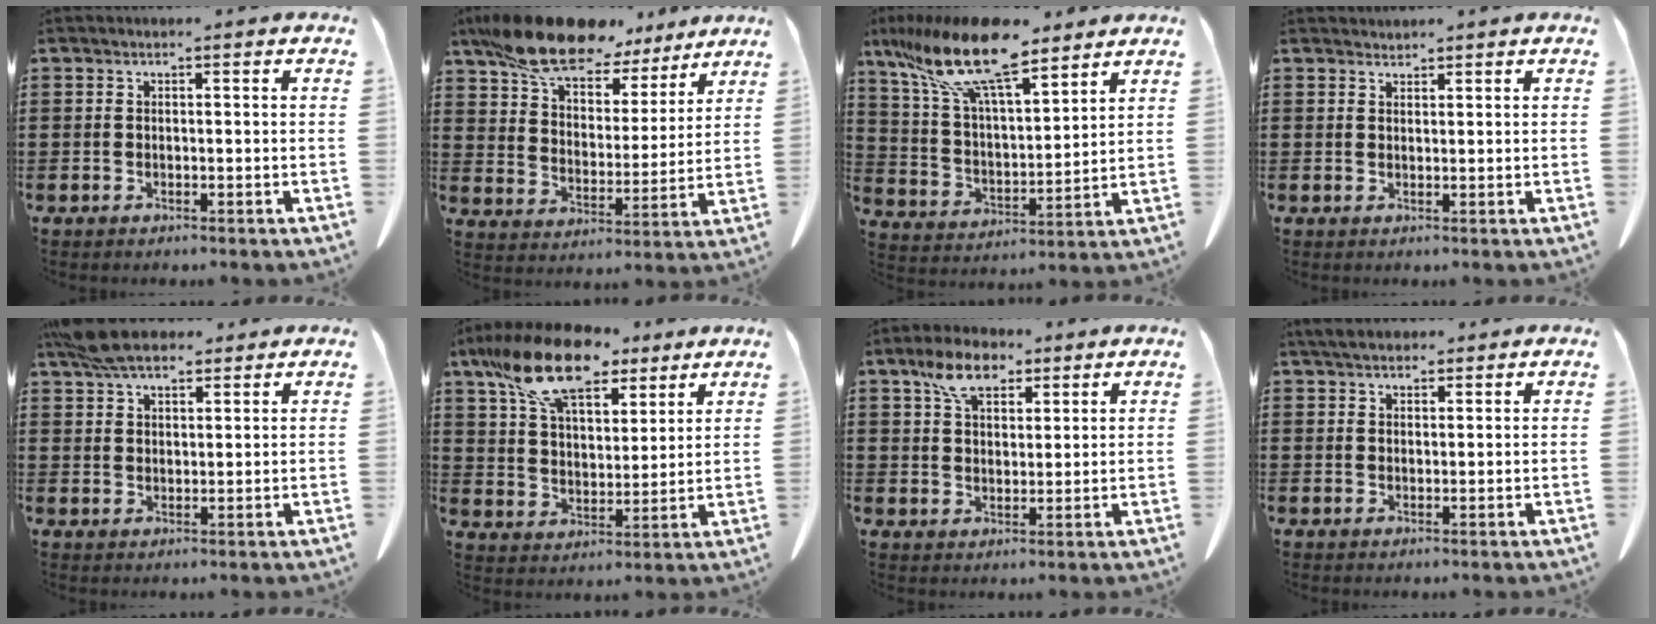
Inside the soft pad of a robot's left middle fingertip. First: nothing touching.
{"total": 12.6, "force": [10.6, 4.3, 5.3], "torque": [-0.135, -0.047, 0.193]}
{"total": 14.6, "force": [10.8, 3.6, 9.2], "torque": [-0.230, -0.049, 0.185]}
{"total": 1.3, "force": [1.3, 0.2, -0.1], "torque": [-0.001, 0.001, 0.026]}
{"total": 7.3, "force": [6.0, 2.4, 3.4], "torque": [-0.083, -0.003, 0.114]}
{"total": 14.6, "force": [10.1, 6.2, 8.6], "torque": [-0.179, -0.018, 0.186]}
{"total": 7.5, "force": [4.8, 4.2, 4.0], "torque": [-0.088, 0.007, 0.088]}
{"total": 3.5, "force": [3.1, 1.1, 1.1], "torque": [-0.029, -0.002, 0.059]}